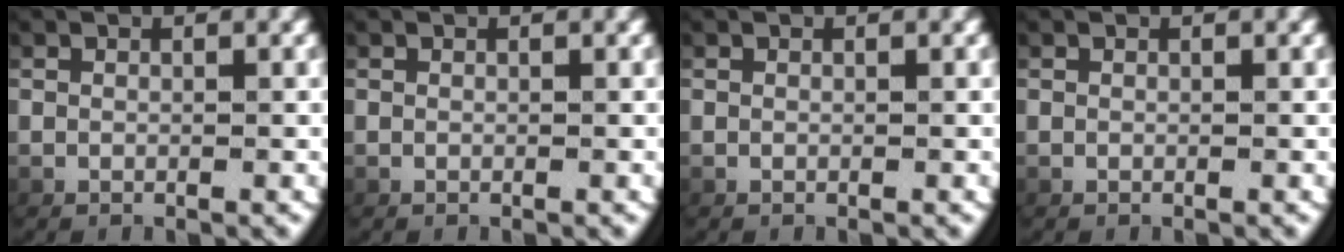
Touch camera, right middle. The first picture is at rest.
{"total": 0.0}
{"total": 0.0}
{"total": 0.0}